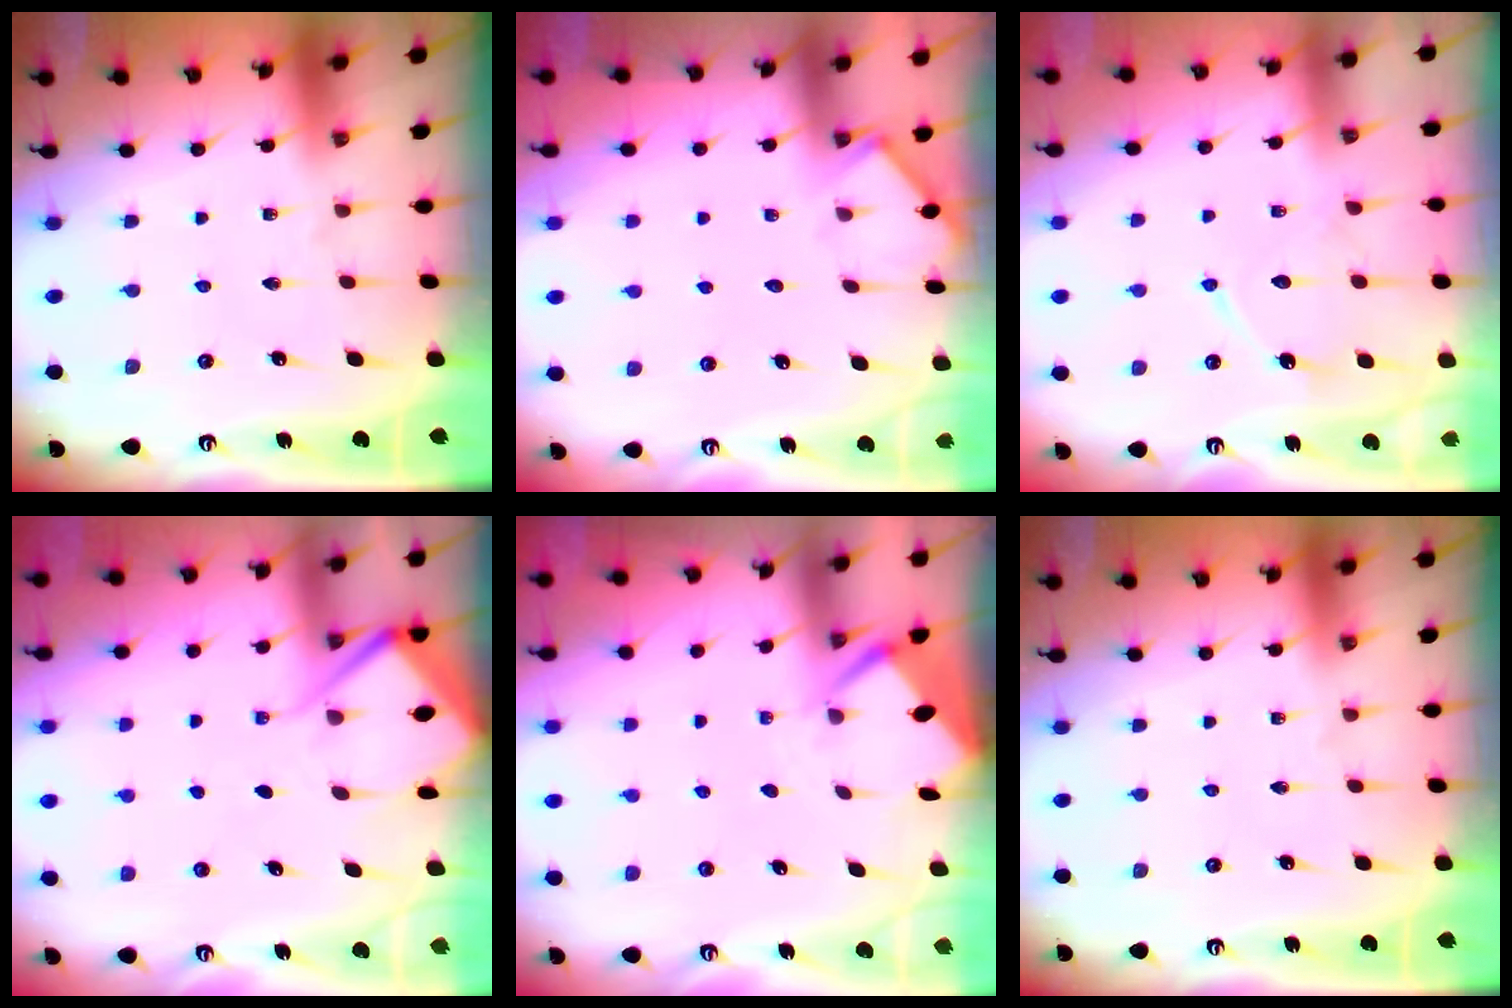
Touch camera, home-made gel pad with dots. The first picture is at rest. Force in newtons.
{"total": 4.3, "press": 4.3, "slide": 0.4}
{"total": 10.9, "press": 10.8, "slide": 0.9}
{"total": 5.8, "press": 5.8, "slide": 0.6}
{"total": 2.8, "press": 2.8, "slide": 0.2}
{"total": 0.0}